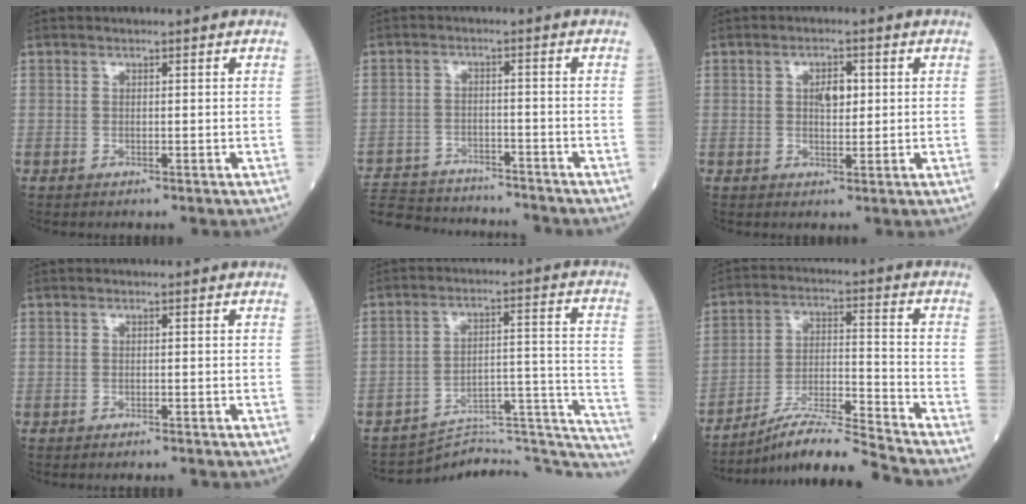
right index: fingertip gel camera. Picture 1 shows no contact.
{"total": 15.5, "force": [-14.4, 3.5, 4.2], "torque": [-0.093, 0.006, -0.212]}
{"total": 3.3, "force": [0.7, 1.5, 2.8], "torque": [-0.044, 0.002, 0.010]}
{"total": 1.9, "force": [-1.8, 0.1, 0.5], "torque": [-0.006, -0.002, -0.023]}
{"total": 20.3, "force": [-19.7, 3.5, 3.6], "torque": [0.005, 0.067, -0.255]}
{"total": 11.8, "force": [-10.9, -2.1, 4.0], "torque": [-0.067, 0.008, -0.195]}